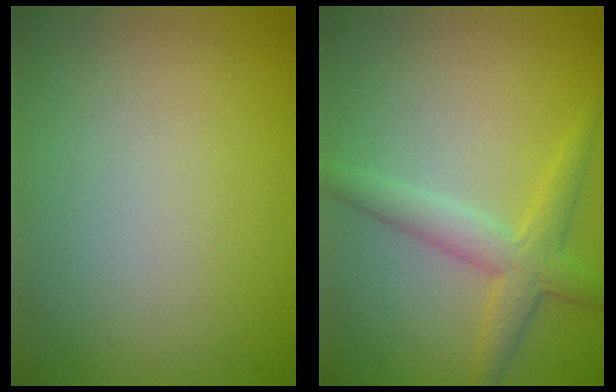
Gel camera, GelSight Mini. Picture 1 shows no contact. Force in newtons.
{"total": 3.4, "press": 3.4, "slide": 0.1}